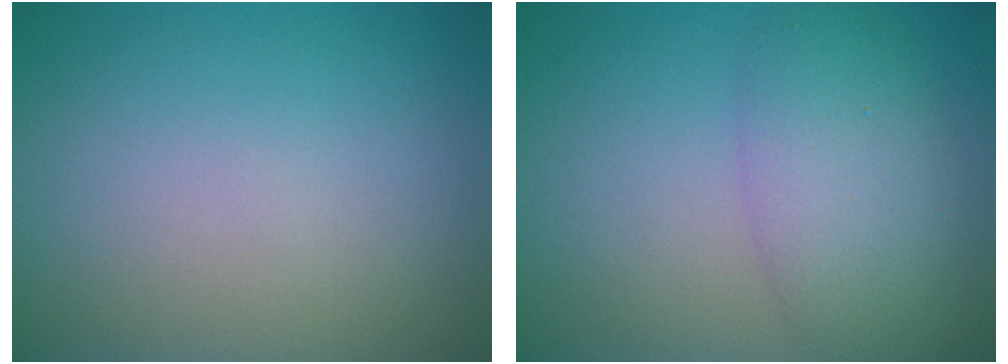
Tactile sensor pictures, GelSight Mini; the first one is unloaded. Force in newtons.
{"total": 5.4, "press": 5.4, "slide": 0.2}